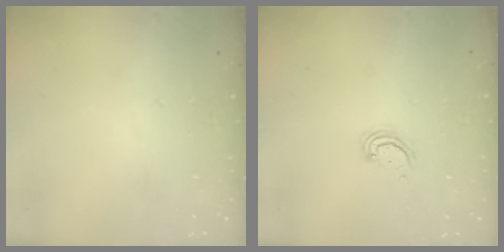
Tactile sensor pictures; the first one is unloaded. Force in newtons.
{"total": 3.3, "press": 3.3, "slide": 0.4}